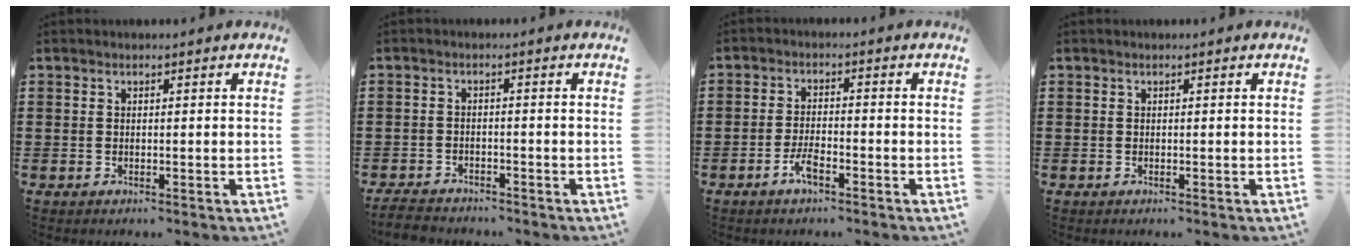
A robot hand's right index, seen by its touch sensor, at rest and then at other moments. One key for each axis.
{"total": 2.8, "fx": -2.7, "fy": 0.5, "fz": 0.4, "tx": -0.017, "ty": -0.001, "tz": -0.058}
{"total": 3.7, "fx": -2.2, "fy": 1.1, "fz": 2.8, "tx": -0.068, "ty": -0.002, "tz": -0.048}
{"total": 0.0}